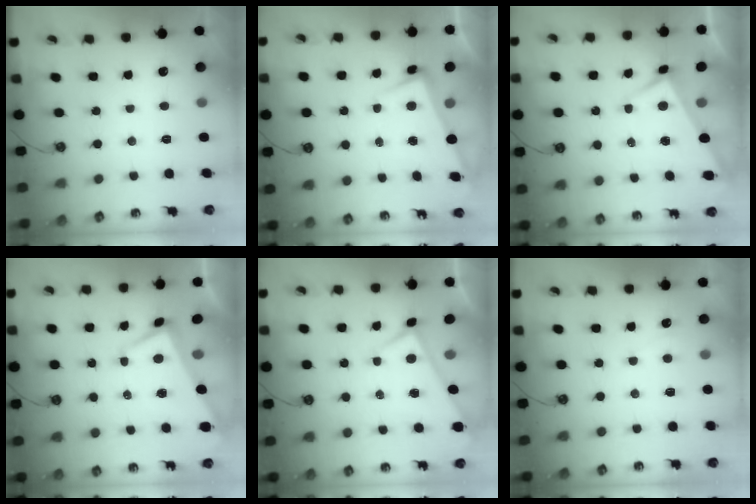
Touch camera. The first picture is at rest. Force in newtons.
{"total": 3.5, "press": 3.3, "slide": 1.1}
{"total": 3.5, "press": 3.4, "slide": 0.3}
{"total": 2.4, "press": 2.3, "slide": 0.7}
{"total": 0.0}
{"total": 1.9, "press": 1.9, "slide": 0.4}